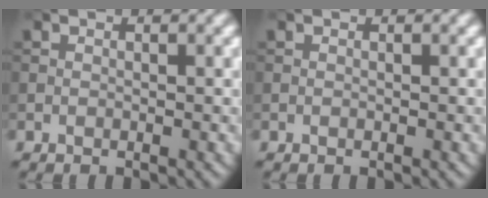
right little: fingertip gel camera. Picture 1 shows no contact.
{"total": 0.0}